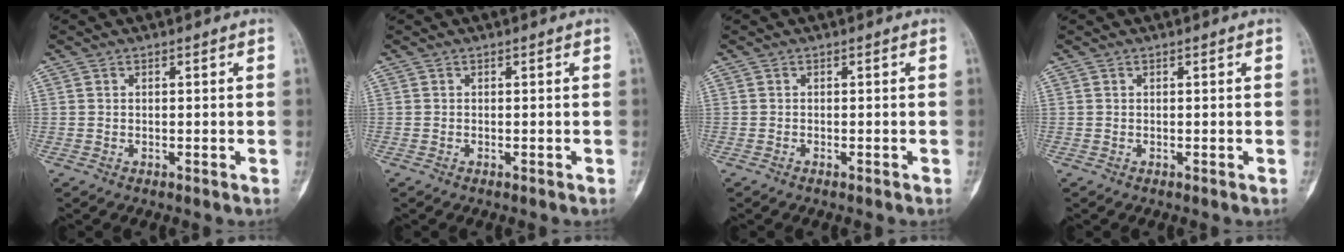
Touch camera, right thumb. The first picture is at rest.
{"total": 0.0}
{"total": 0.6, "force": [-0.5, 0.2, 0.4], "torque": [-0.010, 0.000, -0.005]}
{"total": 0.0}